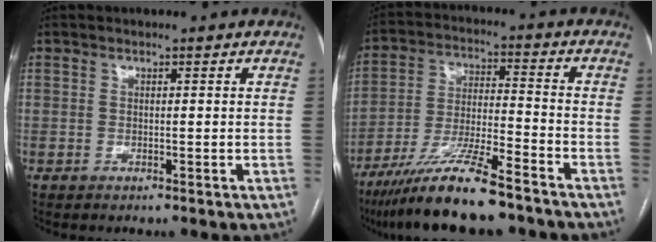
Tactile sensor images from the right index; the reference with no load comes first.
{"total": 14.1, "force": [-10.9, 1.2, 8.9], "torque": [-0.169, -0.026, -0.193]}